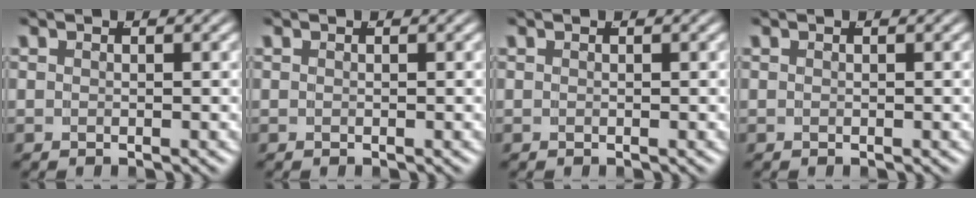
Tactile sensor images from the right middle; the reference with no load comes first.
{"total": 0.0}
{"total": 0.0}
{"total": 0.0}